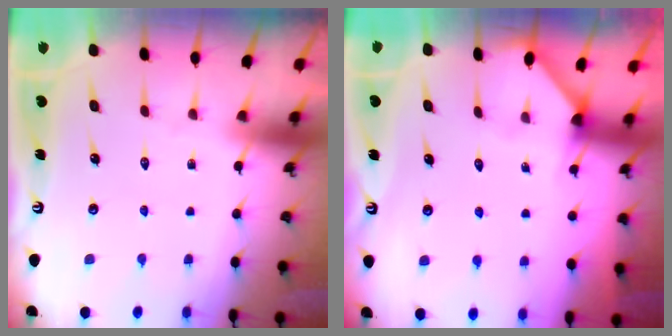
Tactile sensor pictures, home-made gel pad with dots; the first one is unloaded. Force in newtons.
{"total": 2.3, "press": 2.3, "slide": 0.3}